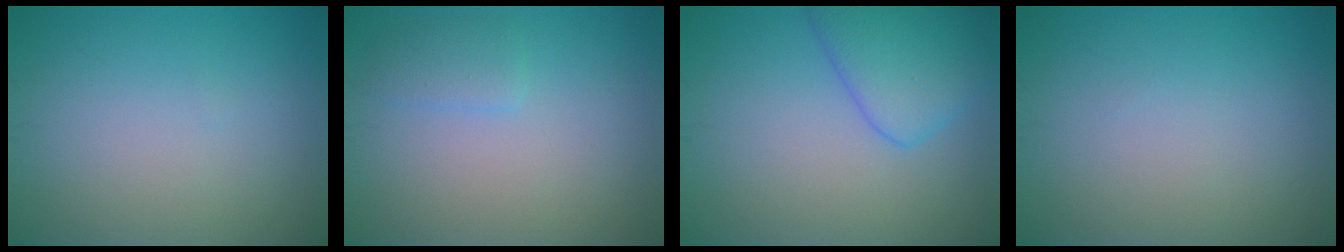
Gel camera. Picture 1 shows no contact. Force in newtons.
{"total": 1.5, "press": 1.5, "slide": 0.1}
{"total": 4.6, "press": 4.6, "slide": 0.2}
{"total": 0.0}